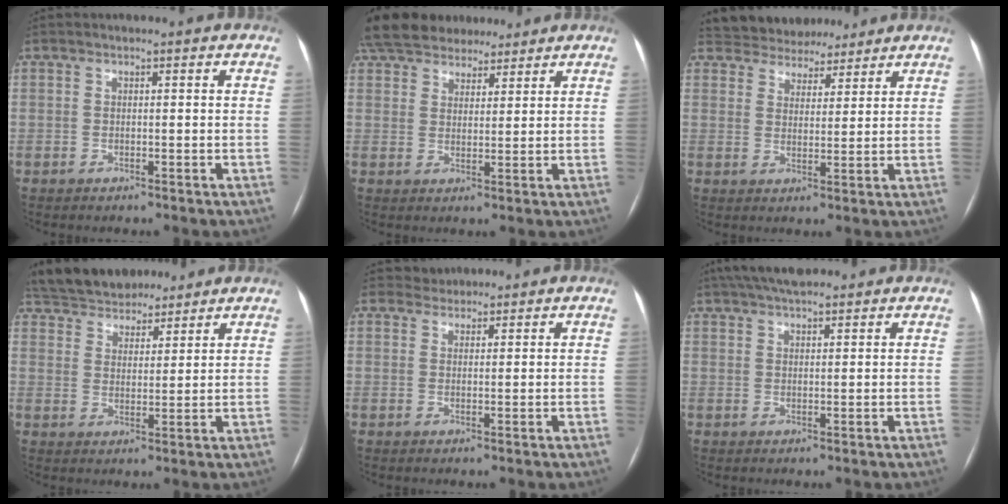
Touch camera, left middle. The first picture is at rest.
{"total": 16.5, "force": [13.7, 7.0, 6.0], "torque": [-0.131, 0.047, 0.221]}
{"total": 8.5, "force": [7.7, 3.6, 1.0], "torque": [-0.008, 0.016, 0.112]}
{"total": 13.7, "force": [11.9, 5.5, 4.1], "torque": [-0.083, 0.031, 0.195]}
{"total": 2.2, "force": [1.9, 0.8, -0.6], "torque": [0.010, 0.012, 0.029]}
{"total": 8.0, "force": [6.5, 2.2, 4.2], "torque": [-0.068, 0.034, 0.111]}